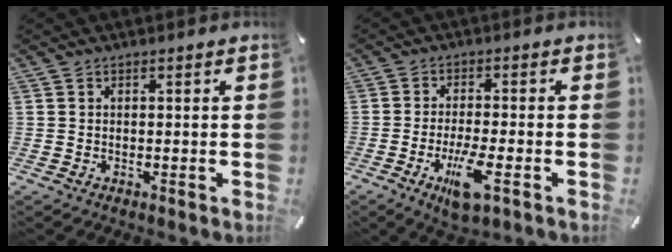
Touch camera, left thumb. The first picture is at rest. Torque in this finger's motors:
{"motor_torque": [0.27, 1.27, 0.33, 0.24, 0.17]}